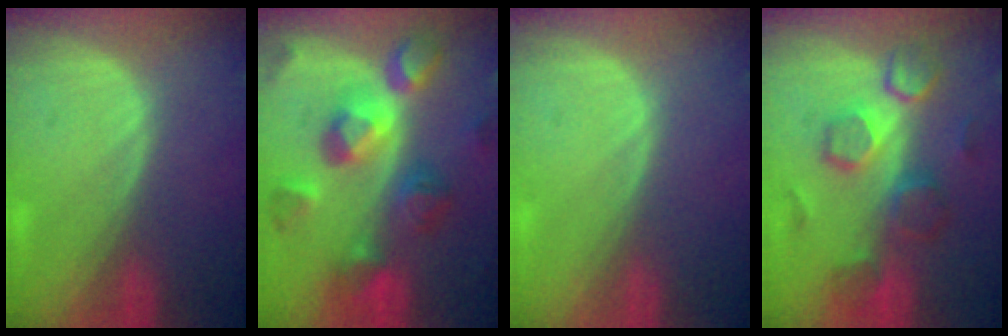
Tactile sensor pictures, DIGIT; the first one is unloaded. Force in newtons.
{"total": 11.2, "press": 11.2, "slide": 1.1}
{"total": 0.0}
{"total": 8.3, "press": 8.2, "slide": 1.4}